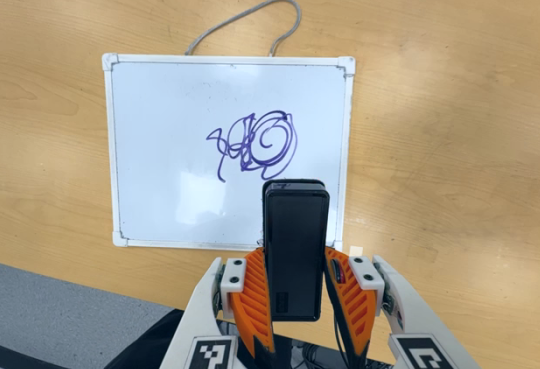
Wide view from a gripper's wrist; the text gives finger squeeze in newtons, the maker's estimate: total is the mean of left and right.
{"total": 4.0, "left": 2.4, "right": 5.5}